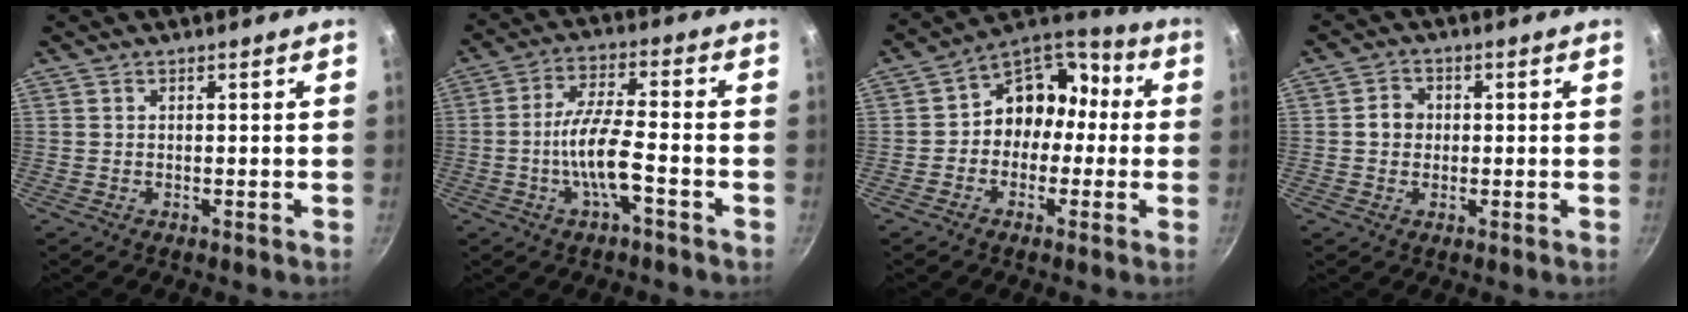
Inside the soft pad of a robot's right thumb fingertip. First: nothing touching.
{"total": 8.6, "force": [-3.2, 2.0, 7.7], "torque": [-0.152, 0.027, -0.066]}
{"total": 12.0, "force": [-0.9, 10.1, 6.5], "torque": [-0.037, 0.054, -0.034]}
{"total": 3.6, "force": [0.1, 3.2, 1.6], "torque": [-0.006, 0.007, -0.003]}